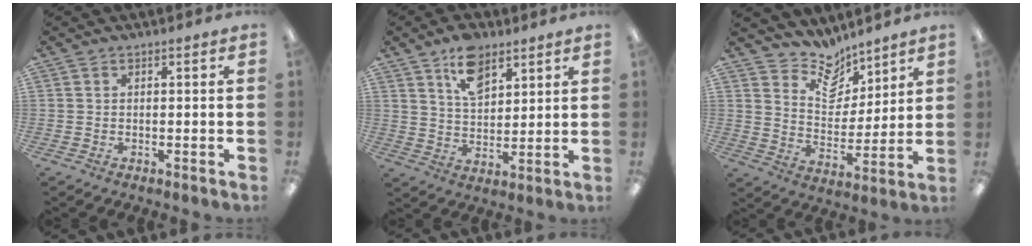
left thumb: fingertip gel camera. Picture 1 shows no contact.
{"total": 10.0, "force": [6.6, 5.7, 4.9], "torque": [-0.078, -0.029, 0.119]}
{"total": 10.1, "force": [8.5, 5.0, 2.0], "torque": [-0.041, -0.070, 0.161]}